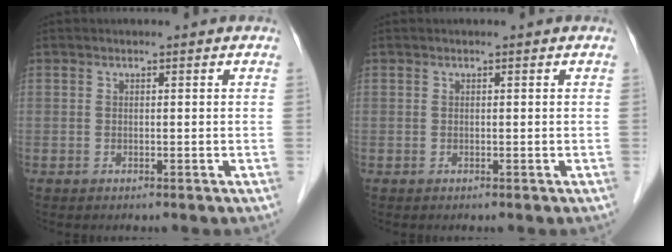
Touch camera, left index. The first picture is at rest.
{"total": 0.0}